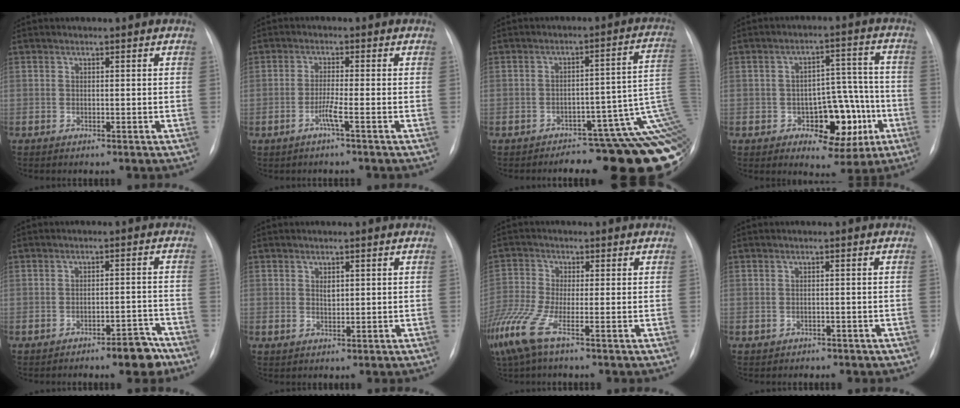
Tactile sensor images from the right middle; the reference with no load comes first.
{"total": 2.4, "force": [-1.2, -0.8, 1.9], "torque": [-0.040, -0.004, -0.029]}
{"total": 15.9, "force": [-8.8, 3.3, 12.8], "torque": [-0.030, 0.057, -0.099]}
{"total": 10.6, "force": [-3.5, 5.7, 8.2], "torque": [-0.103, 0.032, -0.039]}
{"total": 4.4, "force": [-3.4, 1.2, 2.5], "torque": [-0.019, 0.016, -0.045]}
{"total": 1.3, "force": [0.7, 0.7, 0.9], "torque": [-0.016, 0.002, 0.016]}
{"total": 7.8, "force": [-4.1, 1.1, 6.5], "torque": [-0.162, -0.018, -0.089]}
{"total": 1.5, "force": [-0.9, 1.1, 0.5], "torque": [-0.015, 0.007, 0.000]}